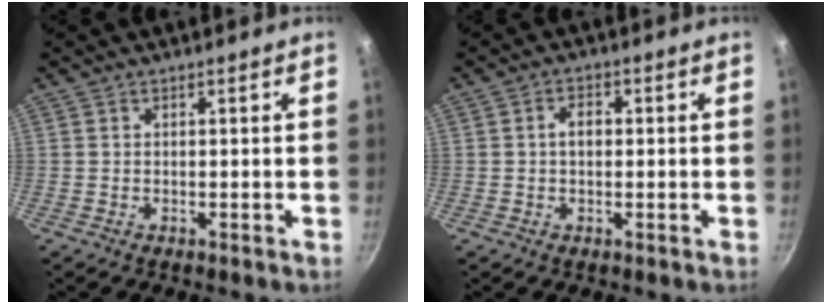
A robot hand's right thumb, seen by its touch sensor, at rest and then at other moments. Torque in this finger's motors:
{"motor_torque": [0.10, 1.28, 0.71, -0.33, 0.19]}